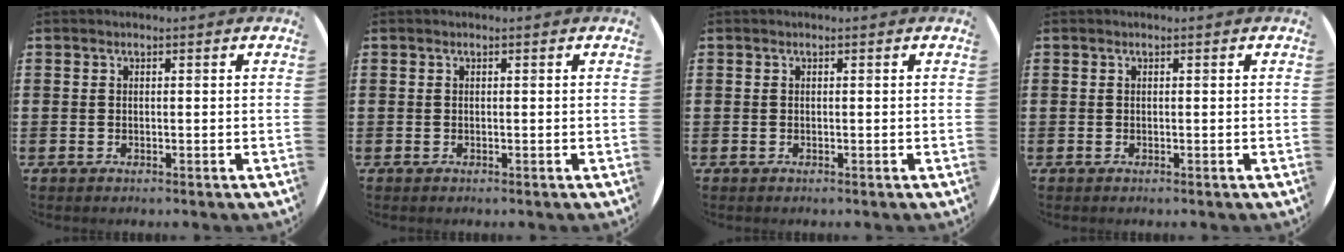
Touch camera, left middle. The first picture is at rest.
{"total": 0.0}
{"total": 0.0}
{"total": 0.0}